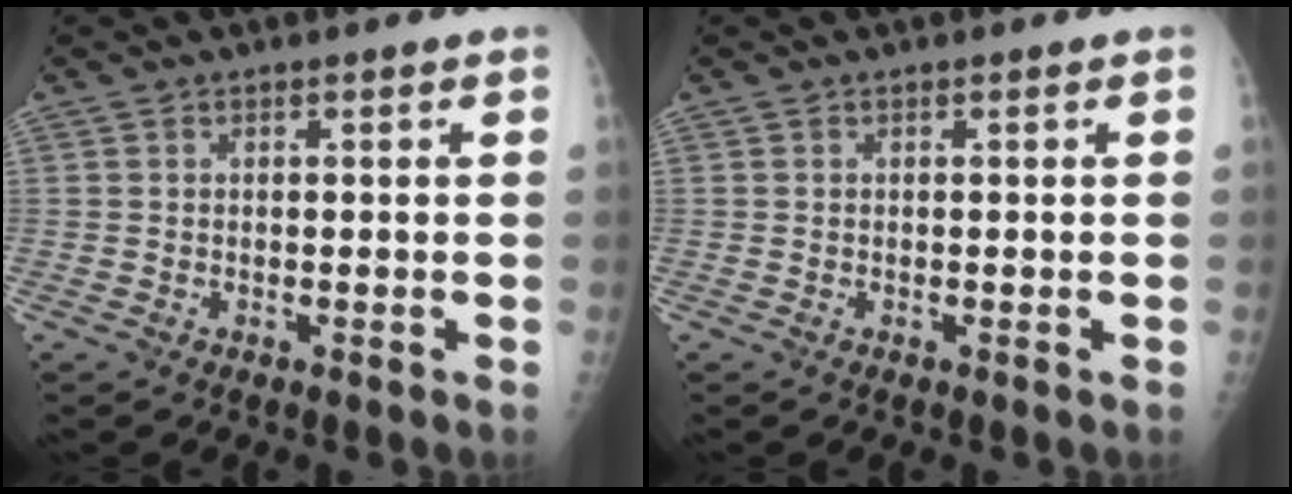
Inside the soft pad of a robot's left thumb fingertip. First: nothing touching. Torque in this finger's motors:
{"motor_torque": [0.00, 0.01, -0.02, -0.04, 0.00]}